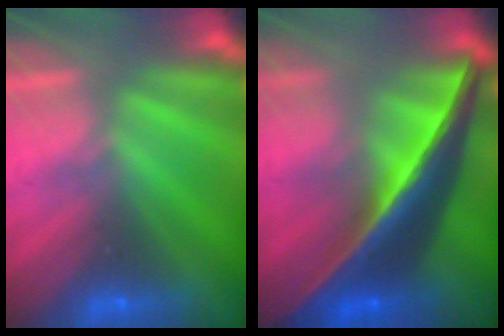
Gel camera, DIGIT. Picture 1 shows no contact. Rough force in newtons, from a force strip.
{"total": 7.2}